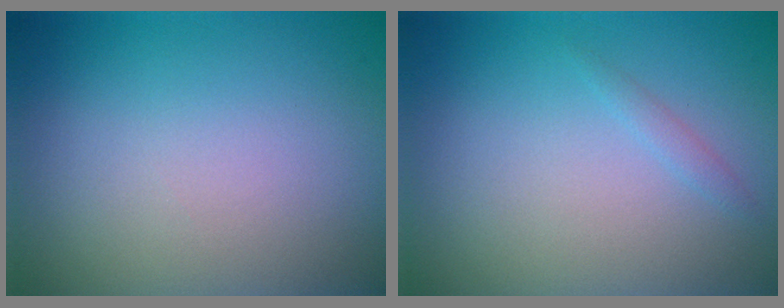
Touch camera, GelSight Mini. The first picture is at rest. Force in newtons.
{"total": 0.7, "press": 0.7, "slide": 0.0}